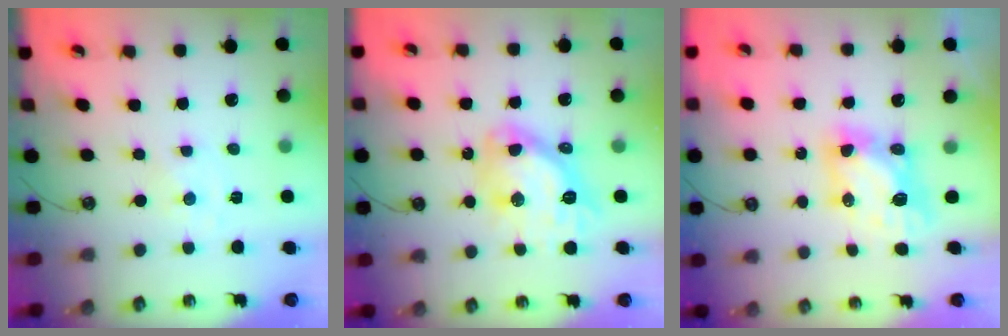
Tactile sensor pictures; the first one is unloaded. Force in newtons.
{"total": 14.9, "press": 14.8, "slide": 1.6}
{"total": 7.5, "press": 7.5, "slide": 0.6}